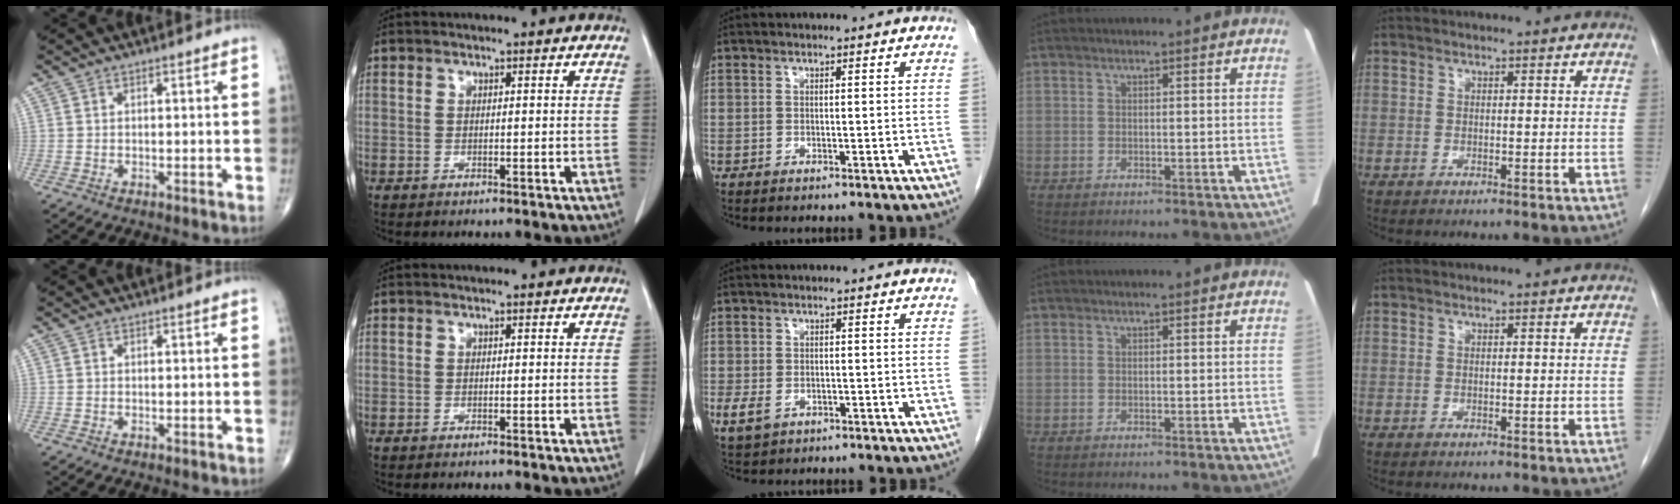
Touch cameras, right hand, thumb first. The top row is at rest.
{"middle": {"total": 3.7, "force": [-1.5, 2.6, 2.2], "torque": [-0.051, -0.006, -0.017]}}